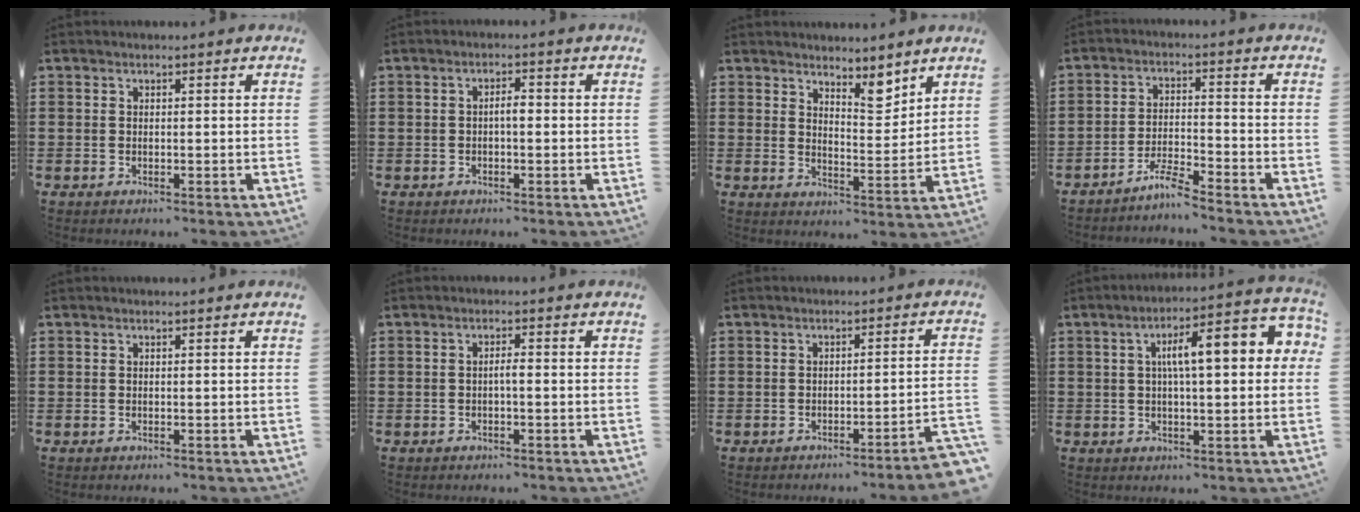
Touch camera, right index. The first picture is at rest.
{"total": 2.0, "force": [-0.3, 0.6, 1.9], "torque": [-0.036, 0.002, -0.006]}
{"total": 5.6, "force": [4.7, 1.9, 2.5], "torque": [-0.036, -0.021, 0.080]}
{"total": 4.3, "force": [-4.0, 0.0, 1.5], "torque": [-0.044, -0.003, -0.084]}
{"total": 0.0}
{"total": 1.5, "force": [-0.5, 0.2, 1.4], "torque": [-0.027, -0.001, -0.009]}
{"total": 2.9, "force": [-2.3, -0.5, 1.6], "torque": [-0.027, -0.011, -0.047]}
{"total": 9.3, "force": [1.9, 2.4, 8.8], "torque": [-0.137, -0.003, 0.021]}